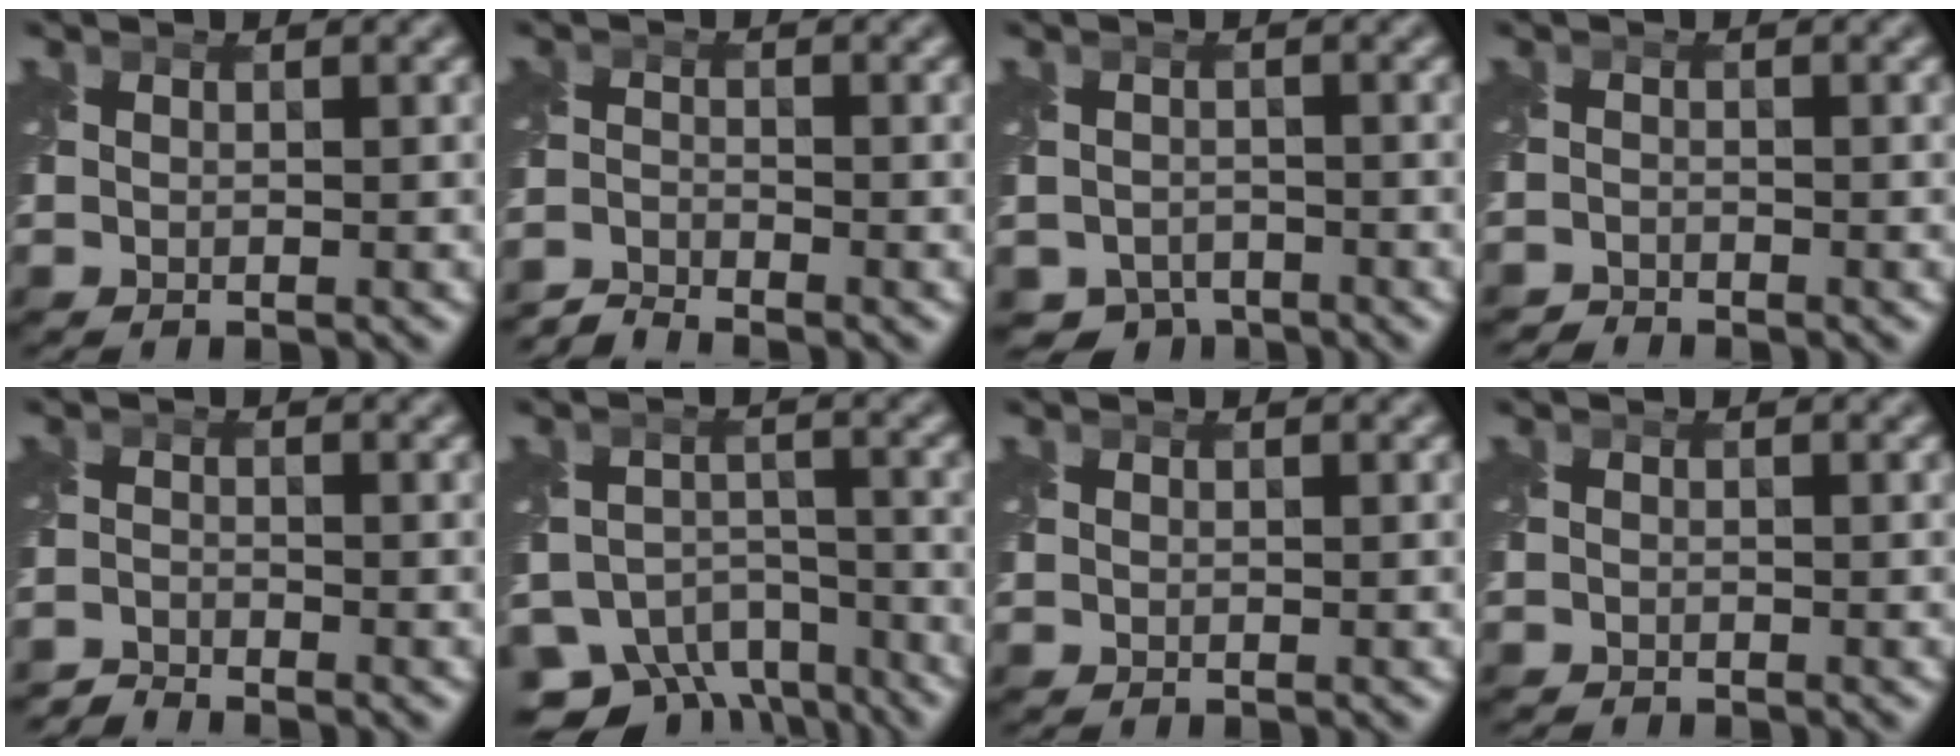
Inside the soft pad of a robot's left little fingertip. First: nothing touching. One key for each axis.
{"total": 2.4, "fx": -2.4, "fy": 0.0, "fz": 0.0, "tx": 0.002, "ty": -0.006, "tz": -0.058}
{"total": 3.3, "fx": -2.6, "fy": 1.9, "fz": 0.5, "tx": -0.001, "ty": -0.015, "tz": -0.047}
{"total": 1.5, "fx": -1.4, "fy": 0.1, "fz": -0.3, "tx": 0.007, "ty": -0.006, "tz": -0.033}
{"total": 1.9, "fx": -1.9, "fy": 0.0, "fz": -0.2, "tx": 0.006, "ty": -0.005, "tz": -0.048}
{"total": 10.4, "fx": -8.4, "fy": 5.3, "fz": 2.9, "tx": -0.034, "ty": -0.012, "tz": -0.118}
{"total": 0.0}
{"total": 0.6, "fx": -0.6, "fy": 0.1, "fz": -0.1, "tx": 0.003, "ty": -0.008, "tz": -0.012}